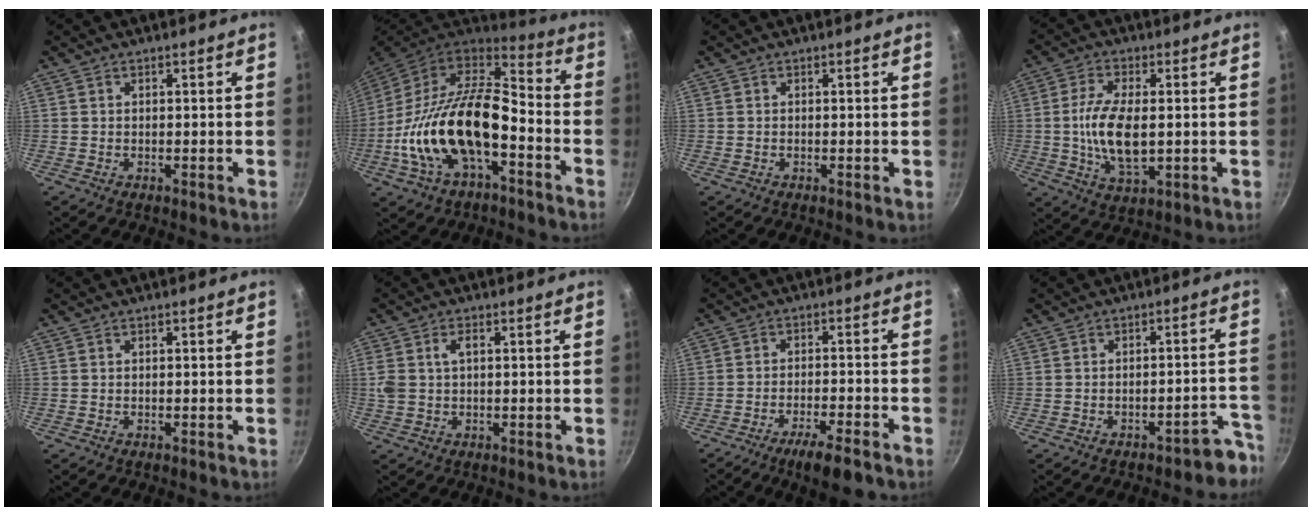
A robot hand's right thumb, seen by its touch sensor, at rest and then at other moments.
{"total": 23.9, "force": [-5.8, 11.9, 19.9], "torque": [-0.364, 0.040, -0.115]}
{"total": 0.0}
{"total": 11.2, "force": [-0.1, 5.1, 10.0], "torque": [-0.200, -0.005, -0.002]}
{"total": 0.0}
{"total": 3.9, "force": [0.8, 2.4, 3.0], "torque": [-0.046, 0.008, 0.015]}
{"total": 7.3, "force": [-5.1, 1.2, 5.1], "torque": [-0.082, 0.027, -0.079]}
{"total": 6.2, "force": [-4.5, 2.7, 3.3], "torque": [0.003, 0.059, -0.042]}